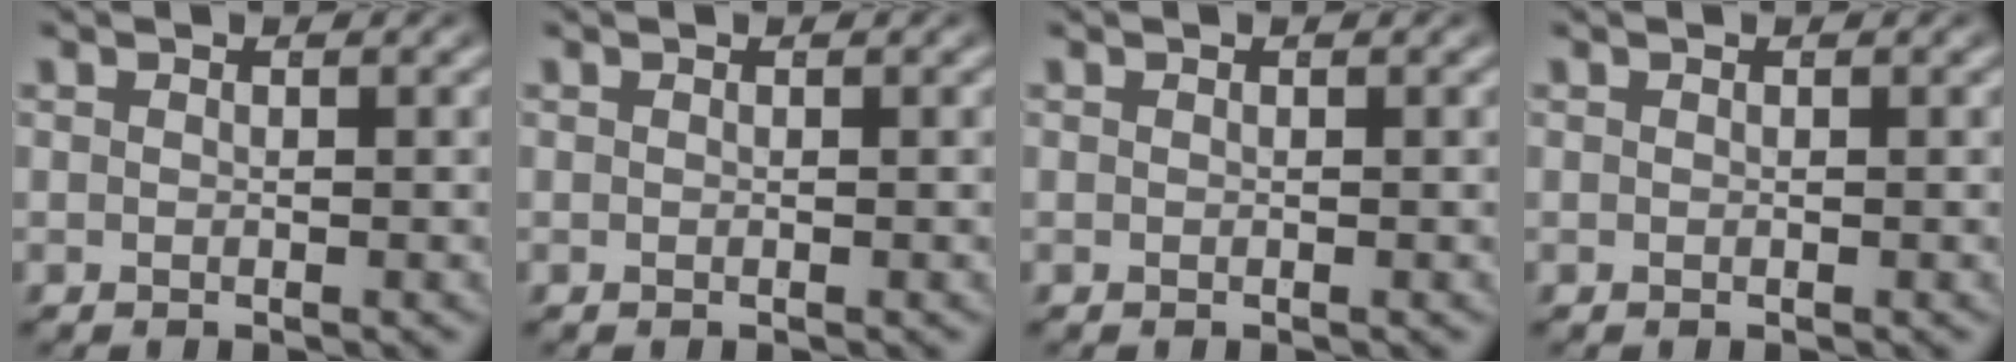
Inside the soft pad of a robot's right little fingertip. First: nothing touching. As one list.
[{"total": 0.0}, {"total": 0.0}, {"total": 0.0}]